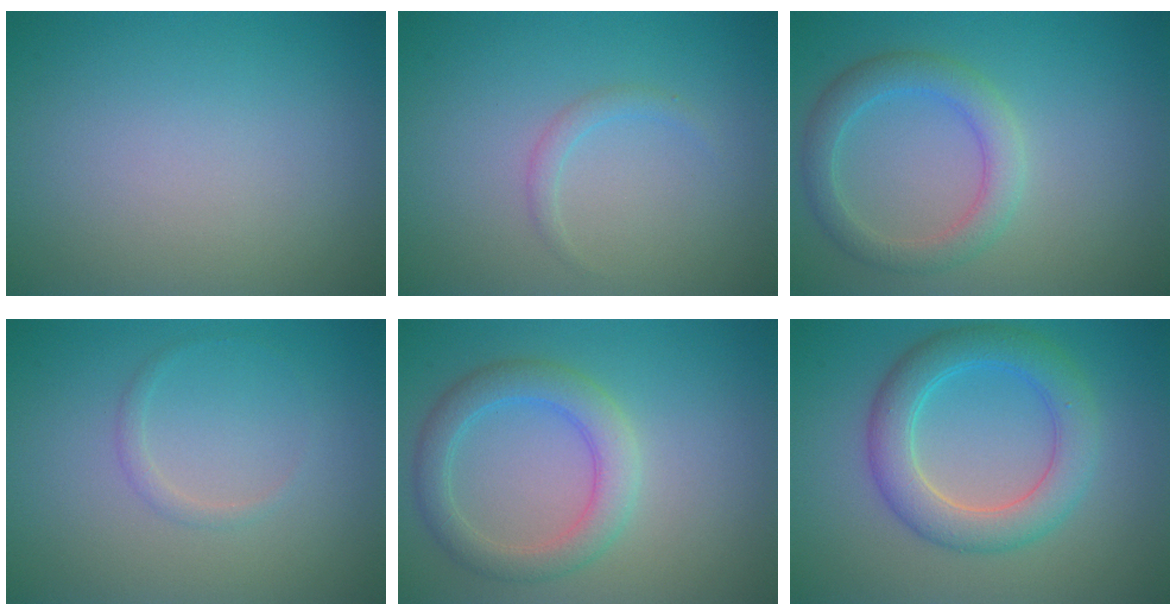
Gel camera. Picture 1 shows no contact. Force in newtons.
{"total": 1.0, "press": 1.0, "slide": 0.1}
{"total": 3.3, "press": 3.3, "slide": 0.3}
{"total": 1.0, "press": 1.0, "slide": 0.1}
{"total": 3.7, "press": 3.7, "slide": 0.2}
{"total": 5.2, "press": 5.2, "slide": 0.2}